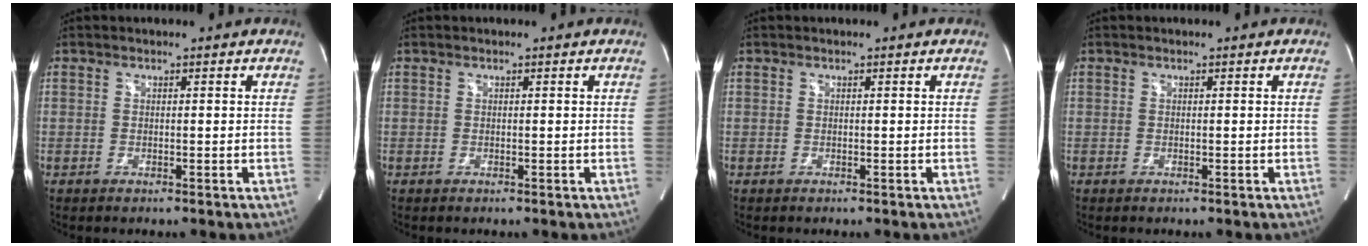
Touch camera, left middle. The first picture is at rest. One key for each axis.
{"total": 0.0}
{"total": 0.0}
{"total": 0.0}